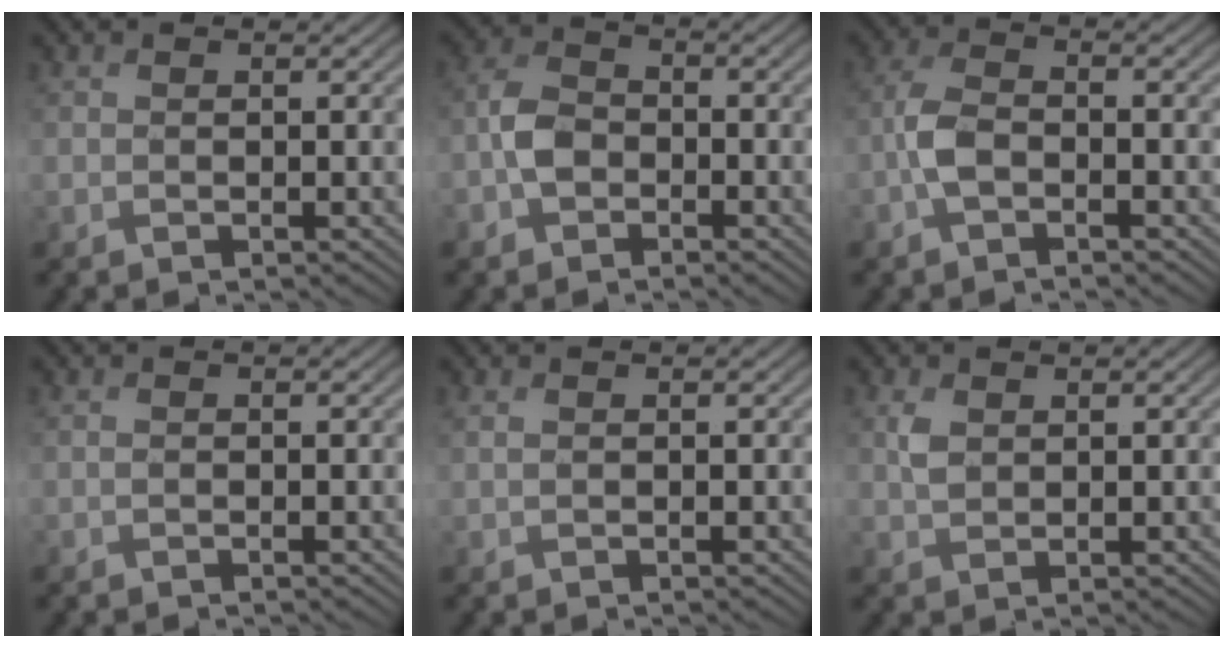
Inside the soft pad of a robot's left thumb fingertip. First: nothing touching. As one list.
[{"total": 3.7, "force": [-1.3, 2.7, 2.2], "torque": [-0.050, 0.009, -0.036]}, {"total": 3.3, "force": [-1.1, 1.4, 2.8], "torque": [-0.064, 0.011, -0.035]}, {"total": 0.5, "force": [0.4, -0.3, 0.0], "torque": [0.002, 0.004, 0.007]}, {"total": 0.8, "force": [0.8, -0.1, 0.3], "torque": [-0.009, 0.008, 0.016]}, {"total": 2.2, "force": [1.5, 1.0, 1.2], "torque": [-0.032, 0.008, 0.031]}]